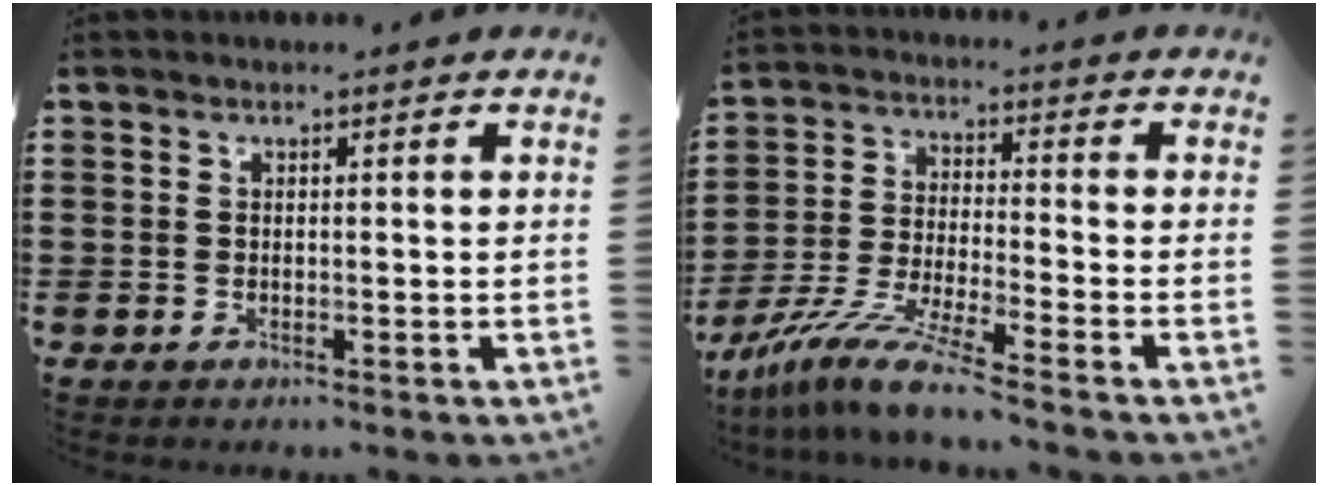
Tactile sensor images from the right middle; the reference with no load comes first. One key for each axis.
{"total": 9.5, "fx": -8.1, "fy": -0.1, "fz": 4.9, "tx": -0.109, "ty": -0.005, "tz": -0.165}